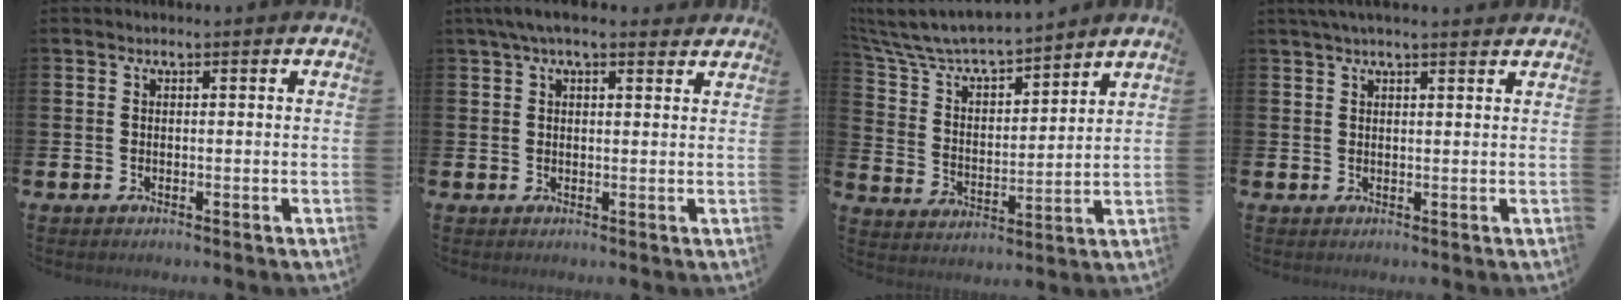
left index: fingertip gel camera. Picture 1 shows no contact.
{"total": 4.1, "force": [3.2, 1.2, 2.3], "torque": [-0.050, -0.001, 0.057]}
{"total": 7.3, "force": [6.9, 1.3, 2.1], "torque": [-0.080, -0.053, 0.119]}
{"total": 2.6, "force": [2.3, 0.2, 1.2], "torque": [-0.027, -0.001, 0.041]}